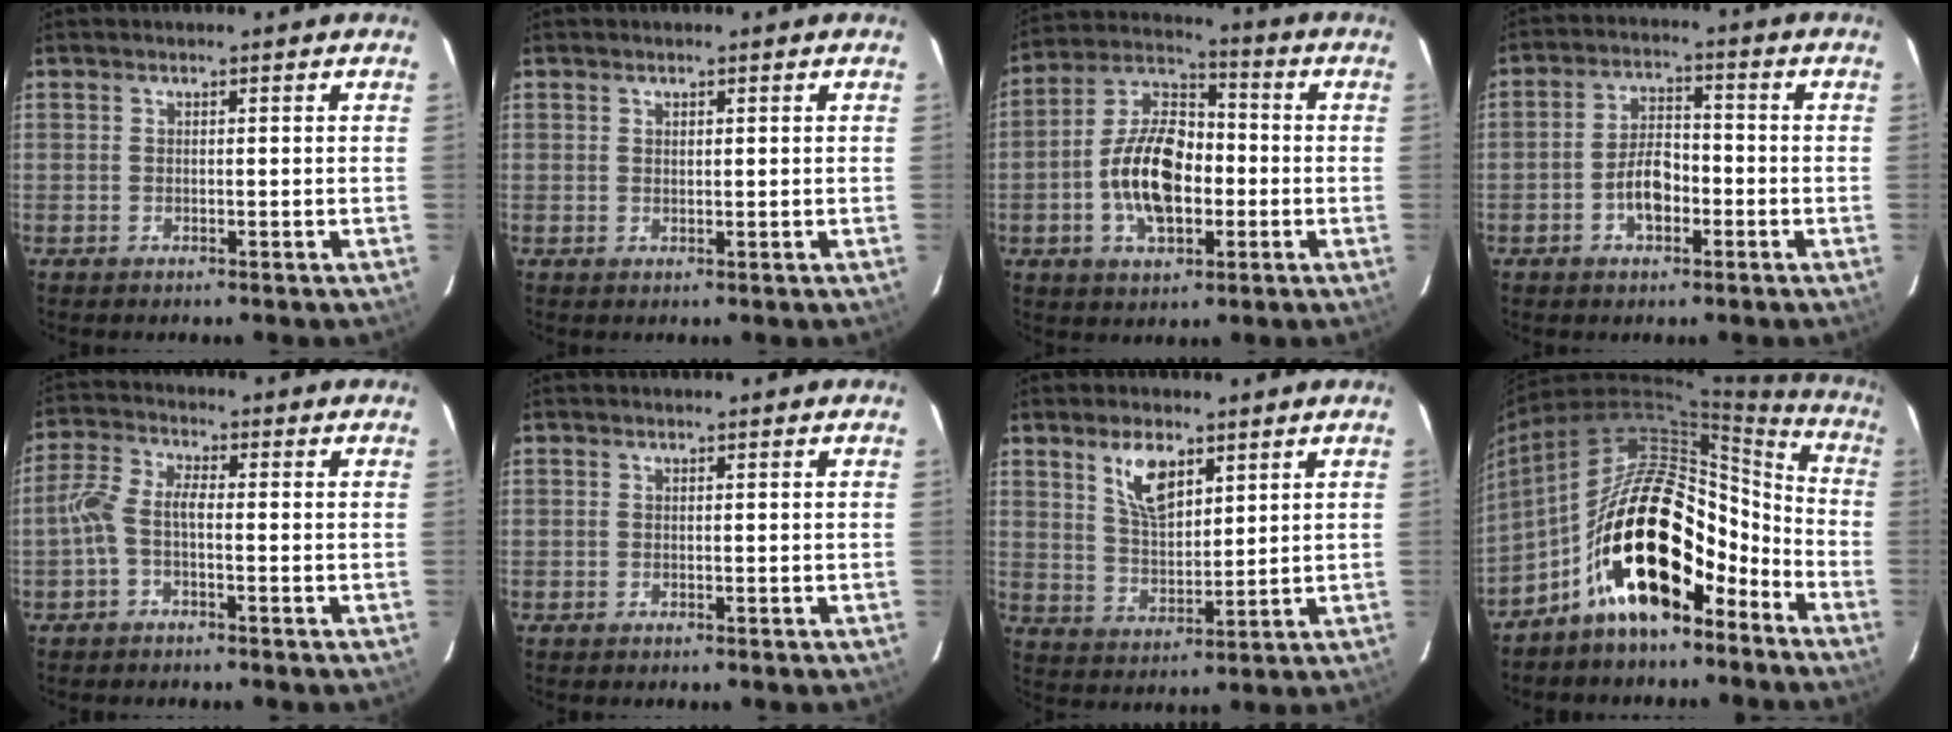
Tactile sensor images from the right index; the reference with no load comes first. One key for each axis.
{"total": 0.7, "fx": 0.5, "fy": 0.4, "fz": 0.4, "tx": -0.005, "ty": 0.002, "tz": 0.009}
{"total": 14.1, "fx": -3.1, "fy": 7.6, "fz": 11.5, "tx": -0.224, "ty": 0.018, "tz": -0.056}
{"total": 6.2, "fx": -2.5, "fy": 3.3, "fz": 4.7, "tx": -0.089, "ty": 0.015, "tz": -0.039}
{"total": 4.8, "fx": -1.5, "fy": 1.8, "fz": 4.1, "tx": -0.097, "ty": 0.015, "tz": -0.034}
{"total": 0.0}
{"total": 8.2, "fx": 4.6, "fy": 3.7, "fz": 5.7, "tx": -0.102, "ty": 0.005, "tz": 0.094}
{"total": 21.2, "fx": -11.4, "fy": 10.1, "fz": 14.7, "tx": -0.240, "ty": 0.039, "tz": -0.186}